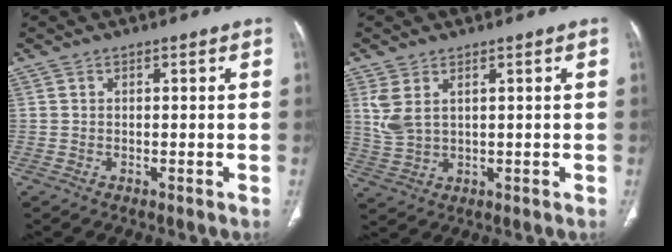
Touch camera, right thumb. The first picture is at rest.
{"total": 5.3, "force": [2.1, 2.7, 4.0], "torque": [-0.094, -0.003, 0.055]}